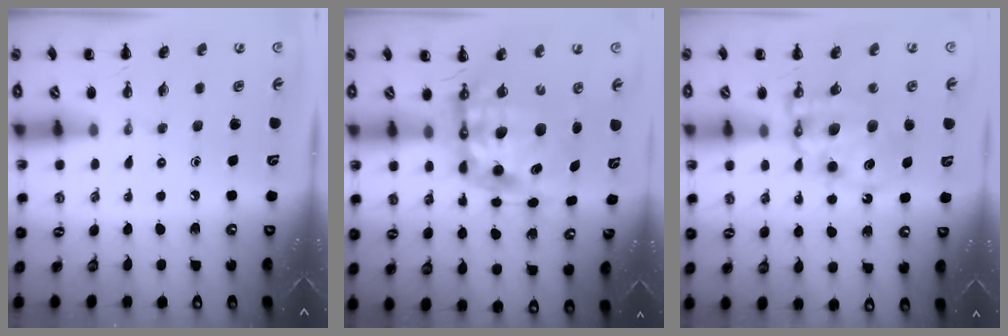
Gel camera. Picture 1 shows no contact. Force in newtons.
{"total": 14.0, "press": 13.5, "slide": 3.8}
{"total": 10.7, "press": 10.4, "slide": 2.7}